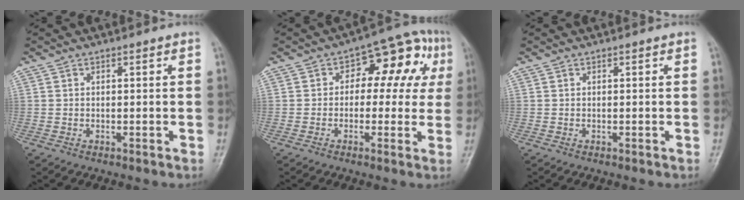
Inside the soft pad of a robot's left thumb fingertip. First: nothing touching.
{"total": 12.6, "force": [2.4, 7.8, 9.6], "torque": [-0.060, 0.040, 0.018]}
{"total": 0.0}